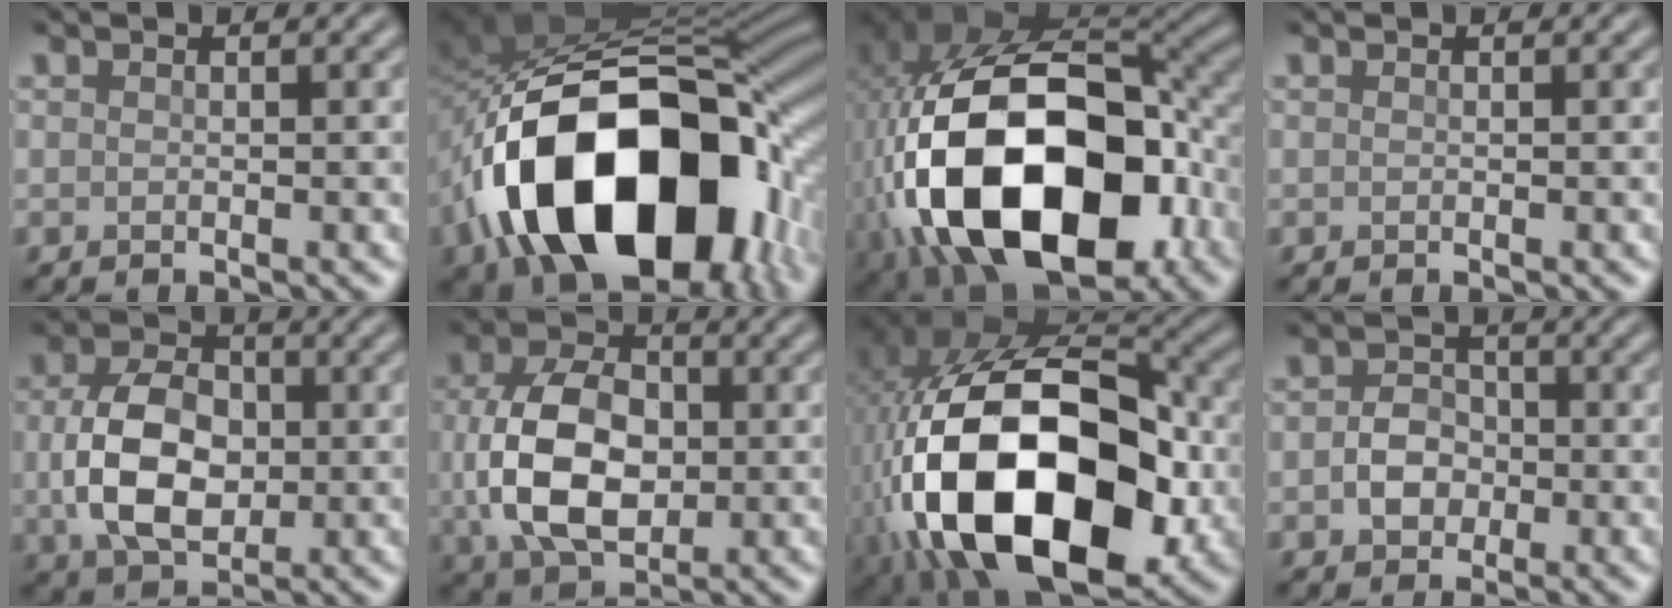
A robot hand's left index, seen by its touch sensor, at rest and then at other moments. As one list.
[{"total": 18.9, "force": [-6.2, 12.2, 13.1], "torque": [-0.217, -0.034, -0.087]}, {"total": 19.8, "force": [-4.9, 12.2, 14.8], "torque": [-0.298, -0.028, -0.059]}, {"total": 0.0}, {"total": 7.7, "force": [-0.2, 5.4, 5.5], "torque": [-0.119, -0.002, -0.004]}, {"total": 9.4, "force": [-0.2, 6.4, 6.9], "torque": [-0.153, -0.002, -0.004]}, {"total": 20.2, "force": [-5.1, 12.2, 15.2], "torque": [-0.307, -0.025, -0.073]}, {"total": 2.8, "force": [-0.6, 2.4, 1.4], "torque": [-0.022, 0.003, -0.017]}]